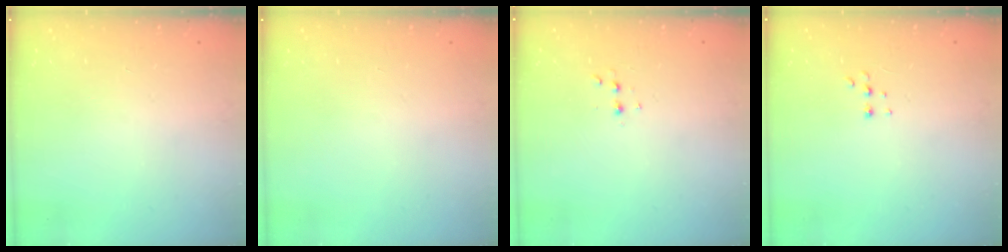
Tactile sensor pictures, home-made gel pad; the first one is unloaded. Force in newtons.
{"total": 0.0}
{"total": 2.8, "press": 2.7, "slide": 0.6}
{"total": 3.8, "press": 3.7, "slide": 0.8}